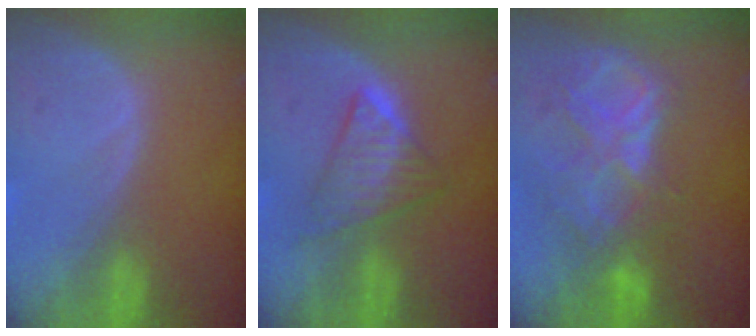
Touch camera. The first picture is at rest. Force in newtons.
{"total": 5.9, "press": 5.8, "slide": 0.8}
{"total": 8.7, "press": 7.6, "slide": 4.1}